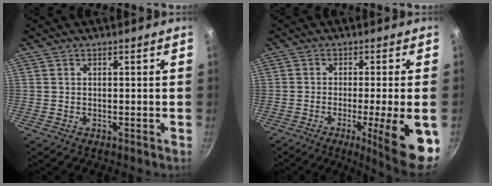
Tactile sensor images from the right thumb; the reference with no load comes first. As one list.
[{"total": 12.7, "force": [-3.8, 1.5, 12.0], "torque": [-0.161, 0.002, -0.050]}]